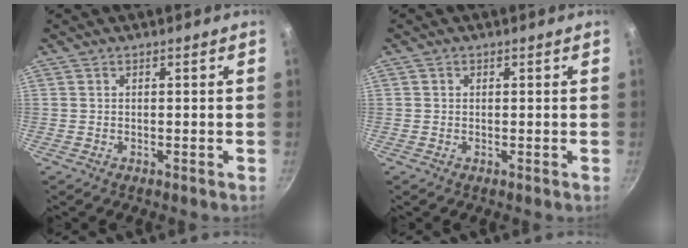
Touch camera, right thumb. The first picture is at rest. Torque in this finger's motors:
{"motor_torque": [-0.40, -0.32, -0.49, 0.32, -0.04]}